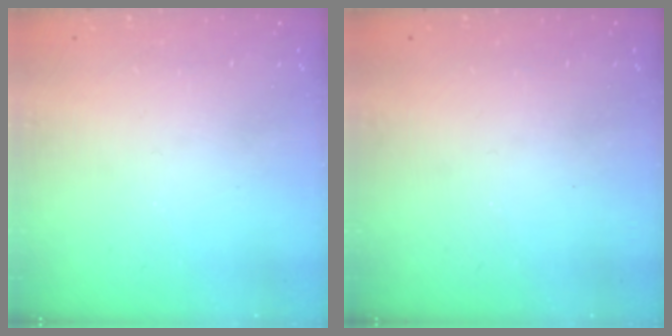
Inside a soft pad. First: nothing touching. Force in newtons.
{"total": 0.0}